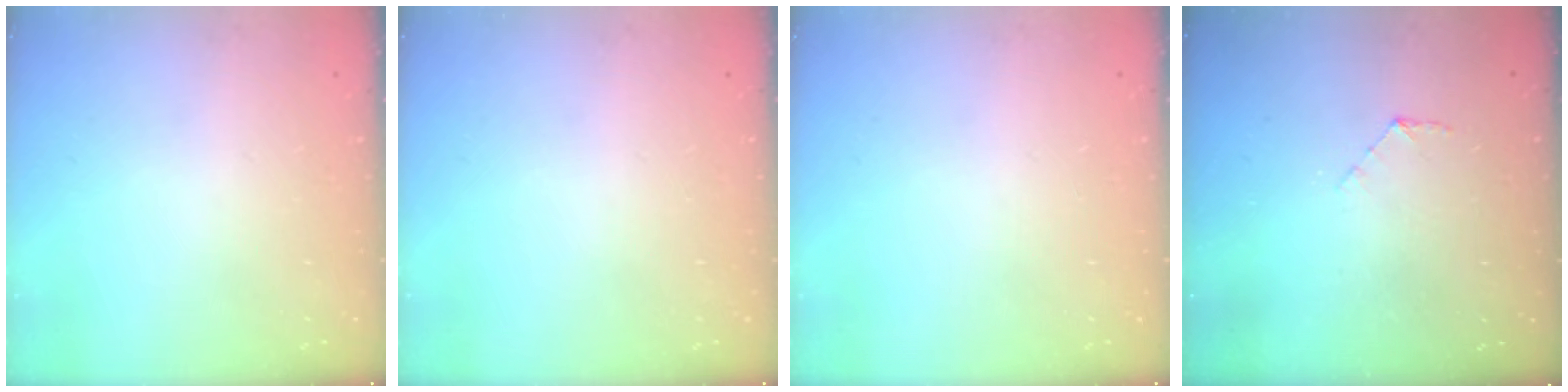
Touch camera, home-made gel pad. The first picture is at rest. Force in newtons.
{"total": 0.0}
{"total": 0.0}
{"total": 4.4, "press": 4.4, "slide": 0.4}